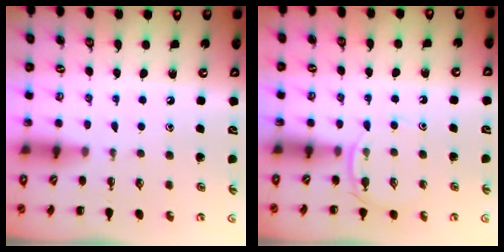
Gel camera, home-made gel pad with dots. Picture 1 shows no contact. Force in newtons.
{"total": 4.9, "press": 4.8, "slide": 1.2}